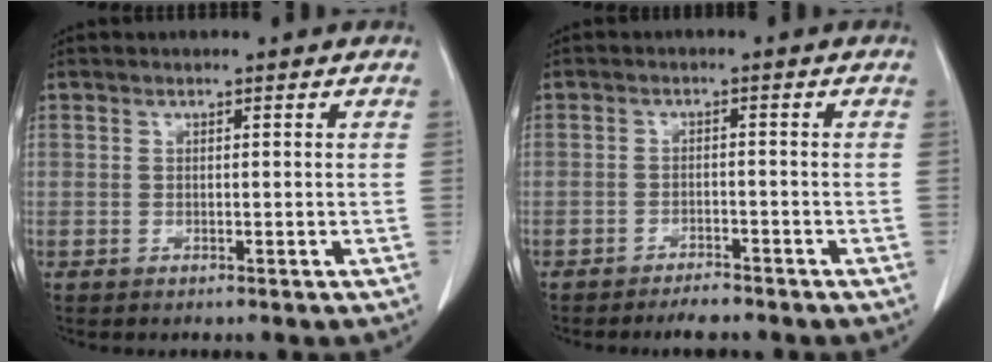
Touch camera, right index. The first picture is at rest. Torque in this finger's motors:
{"motor_torque": [0.24, -0.23, 0.10, 0.03]}